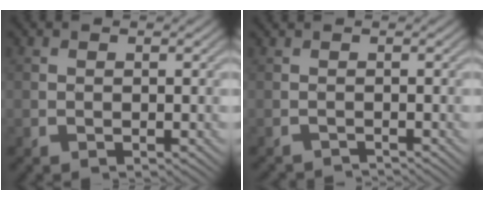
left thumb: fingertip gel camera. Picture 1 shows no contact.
{"total": 1.7, "force": [-1.6, 0.2, 0.4], "torque": [-0.003, -0.009, -0.031]}